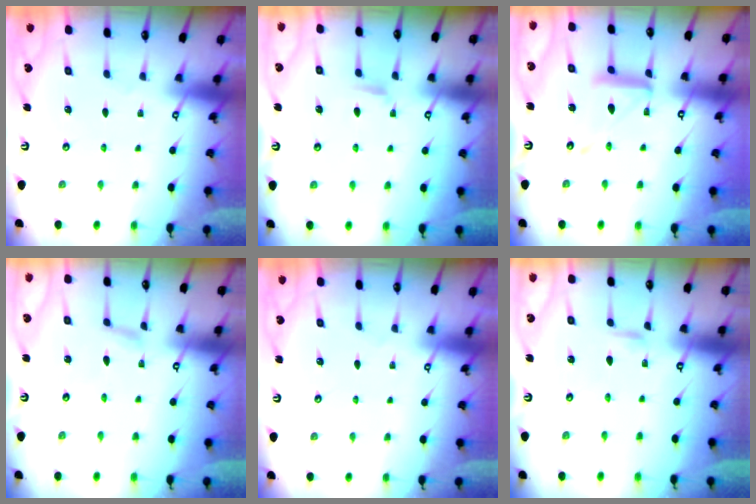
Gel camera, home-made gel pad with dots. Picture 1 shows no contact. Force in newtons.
{"total": 4.7, "press": 4.7, "slide": 0.7}
{"total": 14.2, "press": 14.2, "slide": 1.2}
{"total": 2.7, "press": 2.7, "slide": 0.2}
{"total": 0.0}
{"total": 2.1, "press": 2.1, "slide": 0.1}